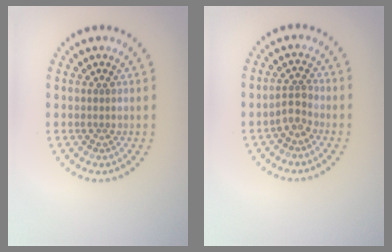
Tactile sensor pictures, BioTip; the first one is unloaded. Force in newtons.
{"total": 1.8, "press": 1.5, "slide": 1.0}